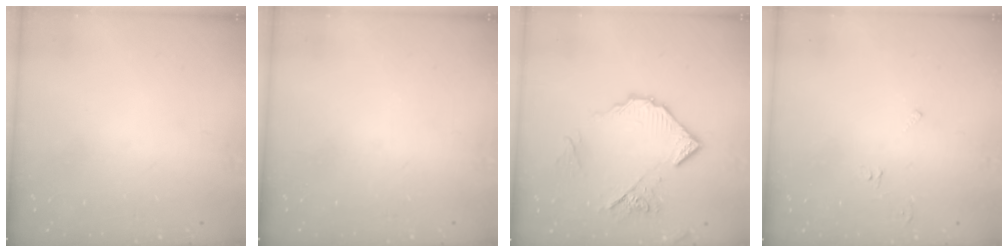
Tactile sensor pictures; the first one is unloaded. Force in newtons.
{"total": 0.0}
{"total": 12.0, "press": 12.0, "slide": 1.0}
{"total": 4.1, "press": 4.1, "slide": 0.5}